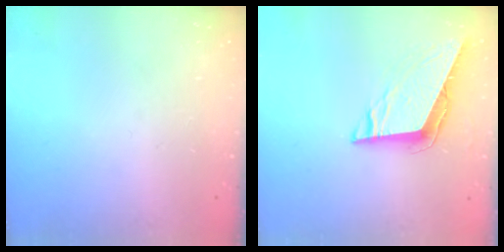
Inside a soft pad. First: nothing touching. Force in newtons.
{"total": 9.2, "press": 8.9, "slide": 2.2}